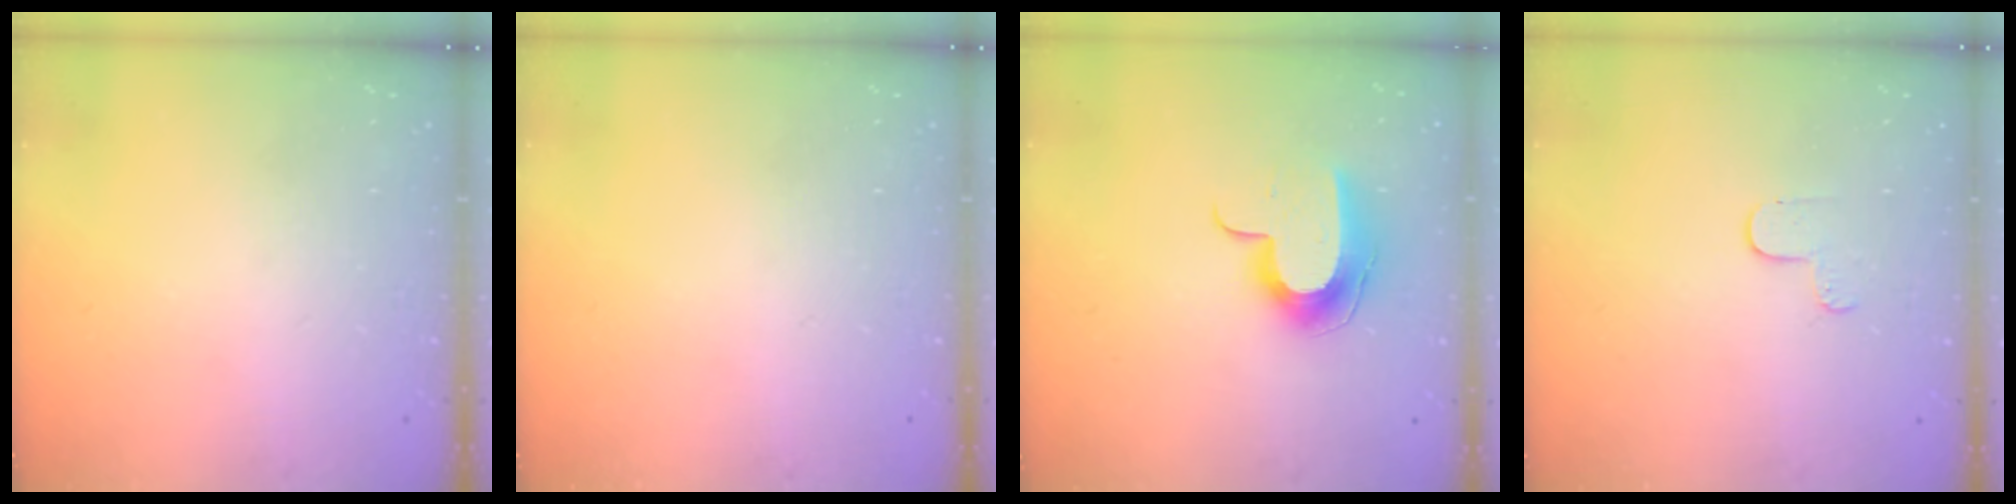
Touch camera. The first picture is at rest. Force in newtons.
{"total": 0.0}
{"total": 11.8, "press": 11.8, "slide": 0.7}
{"total": 4.1, "press": 4.0, "slide": 0.4}